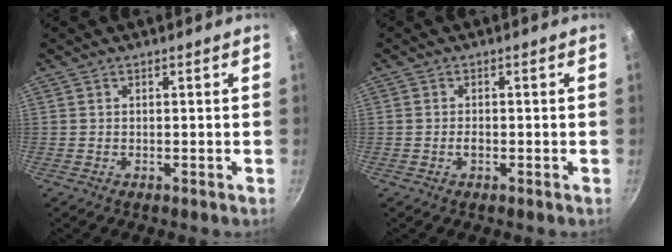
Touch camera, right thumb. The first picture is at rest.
{"total": 1.2, "force": [-0.4, 0.7, 0.9], "torque": [-0.015, 0.006, -0.007]}